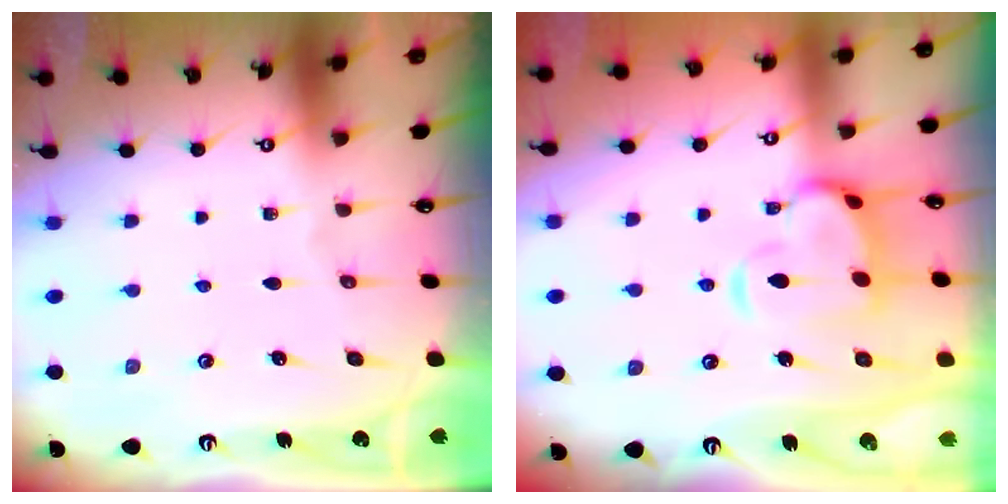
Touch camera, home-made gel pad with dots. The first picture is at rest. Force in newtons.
{"total": 5.5, "press": 5.5, "slide": 0.9}